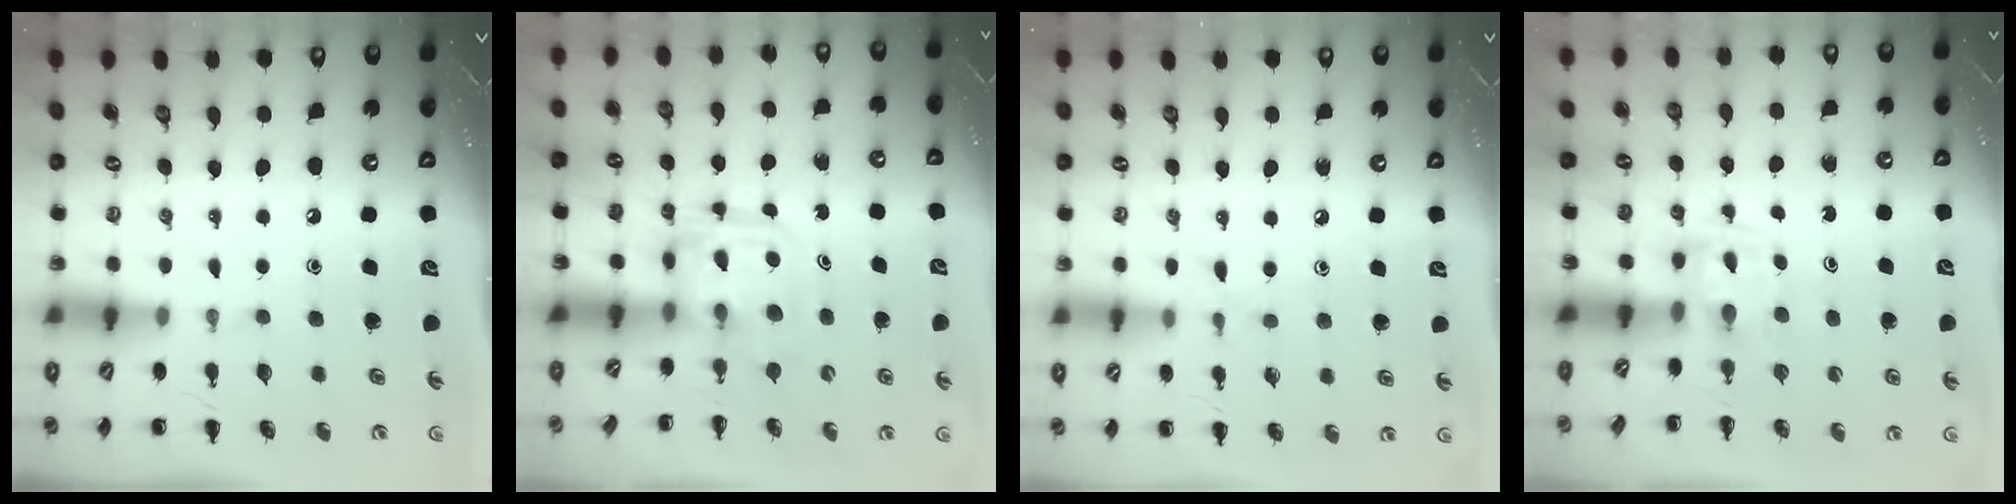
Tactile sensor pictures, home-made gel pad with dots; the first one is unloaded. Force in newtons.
{"total": 3.1, "press": 3.1, "slide": 0.2}
{"total": 5.5, "press": 5.1, "slide": 2.0}
{"total": 2.5, "press": 2.1, "slide": 1.2}